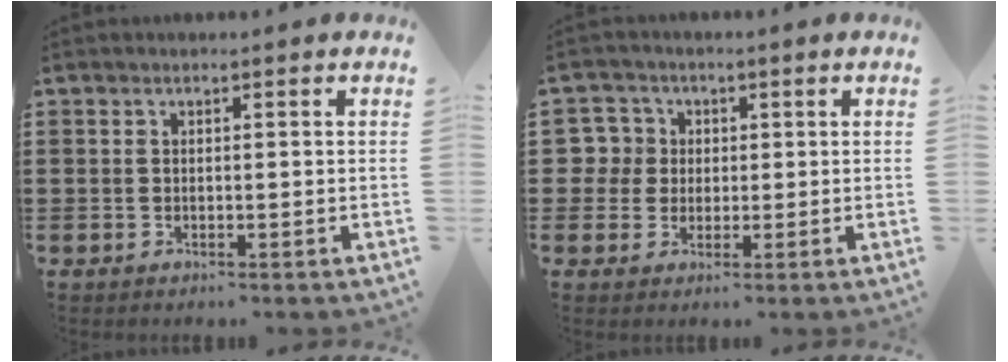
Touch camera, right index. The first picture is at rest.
{"total": 4.7, "force": [0.7, 4.6, 0.4], "torque": [-0.032, 0.015, 0.013]}